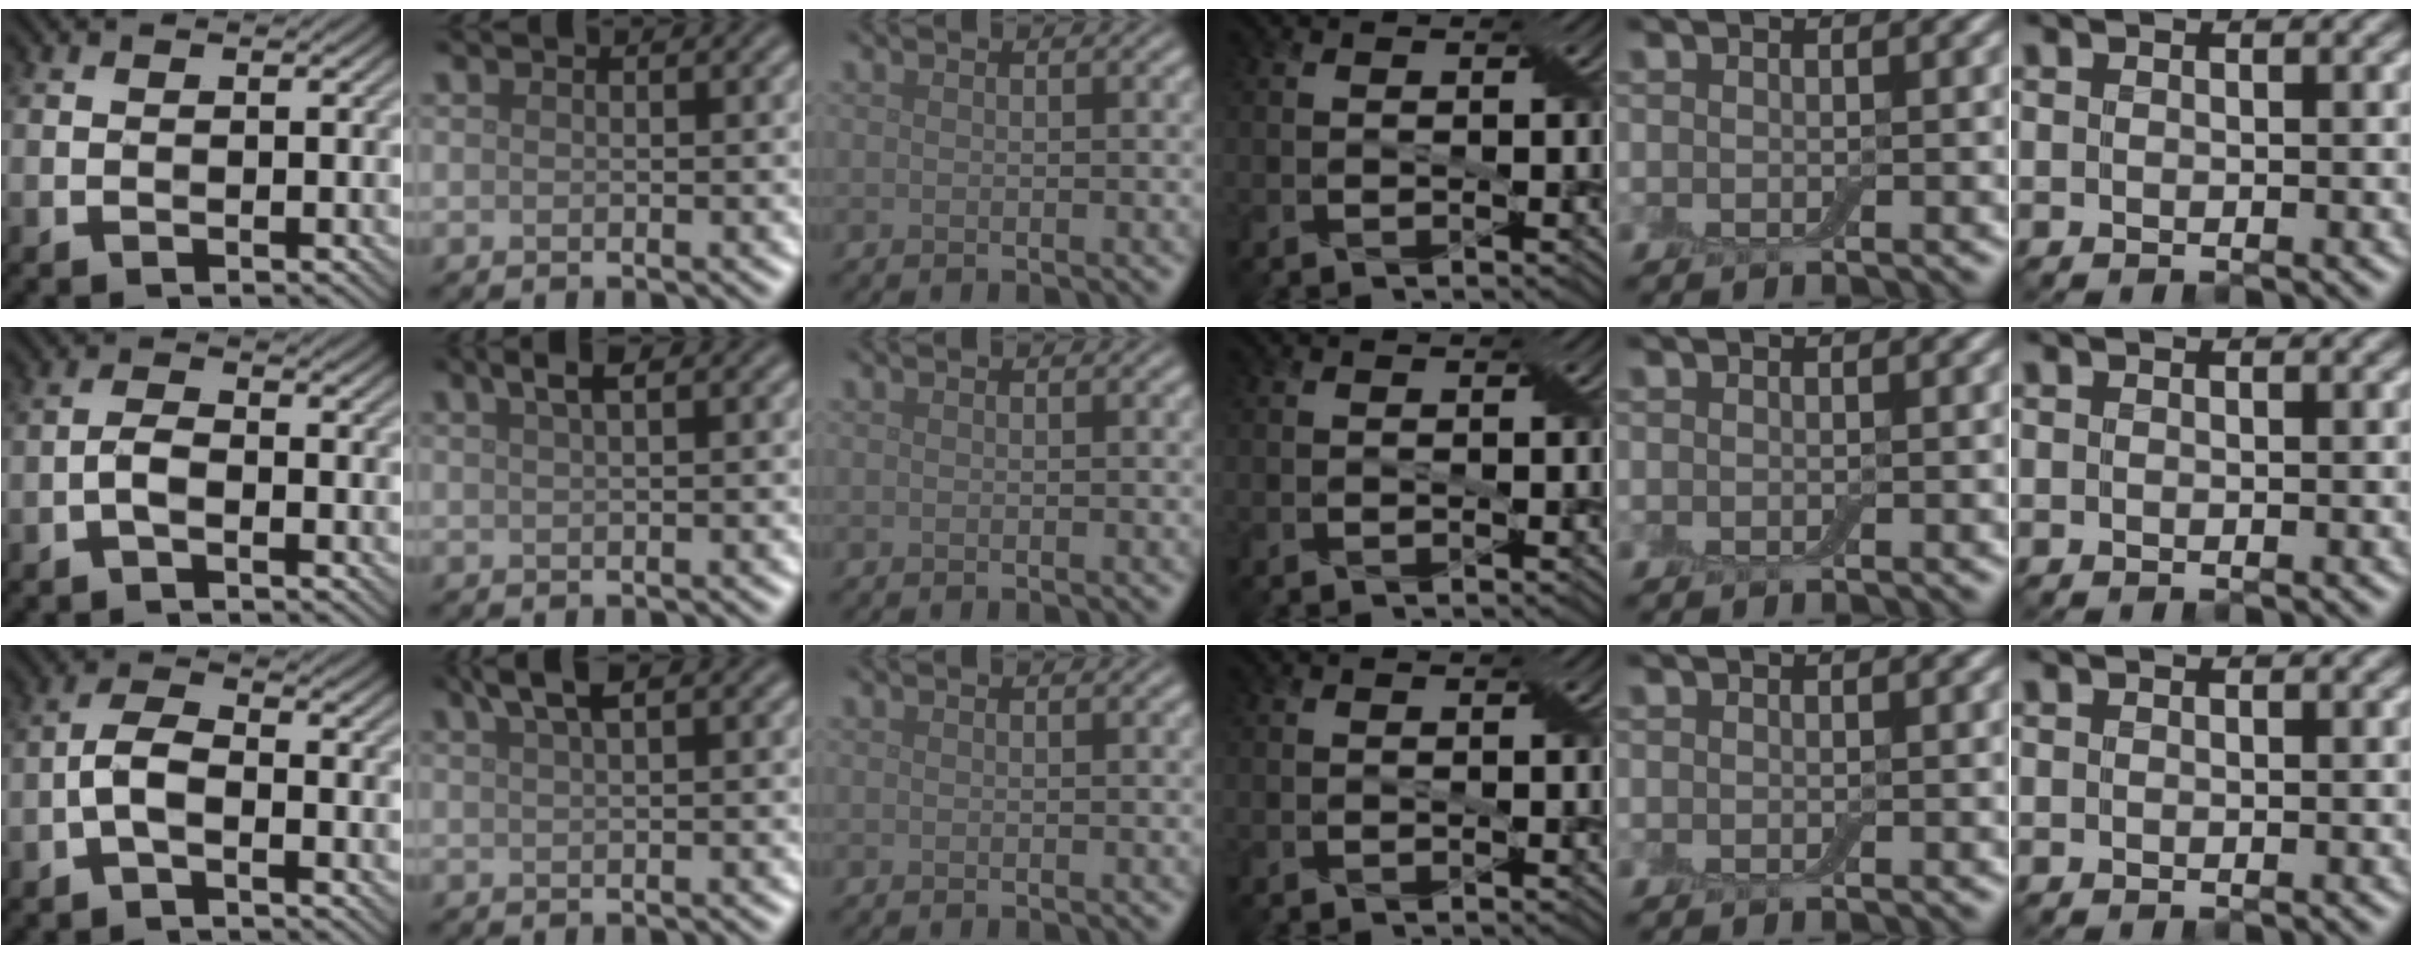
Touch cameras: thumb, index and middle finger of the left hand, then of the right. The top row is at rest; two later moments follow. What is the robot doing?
{"motion": "shake", "object": "box of matches"}